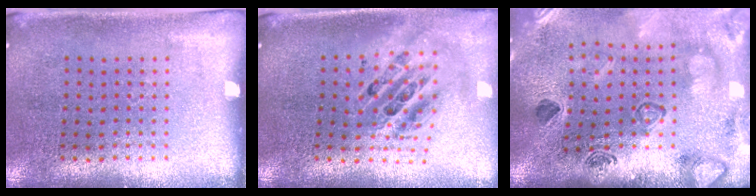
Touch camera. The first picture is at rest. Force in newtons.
{"total": 2.1, "press": 1.6, "slide": 1.4}
{"total": 2.8, "press": 2.5, "slide": 1.3}